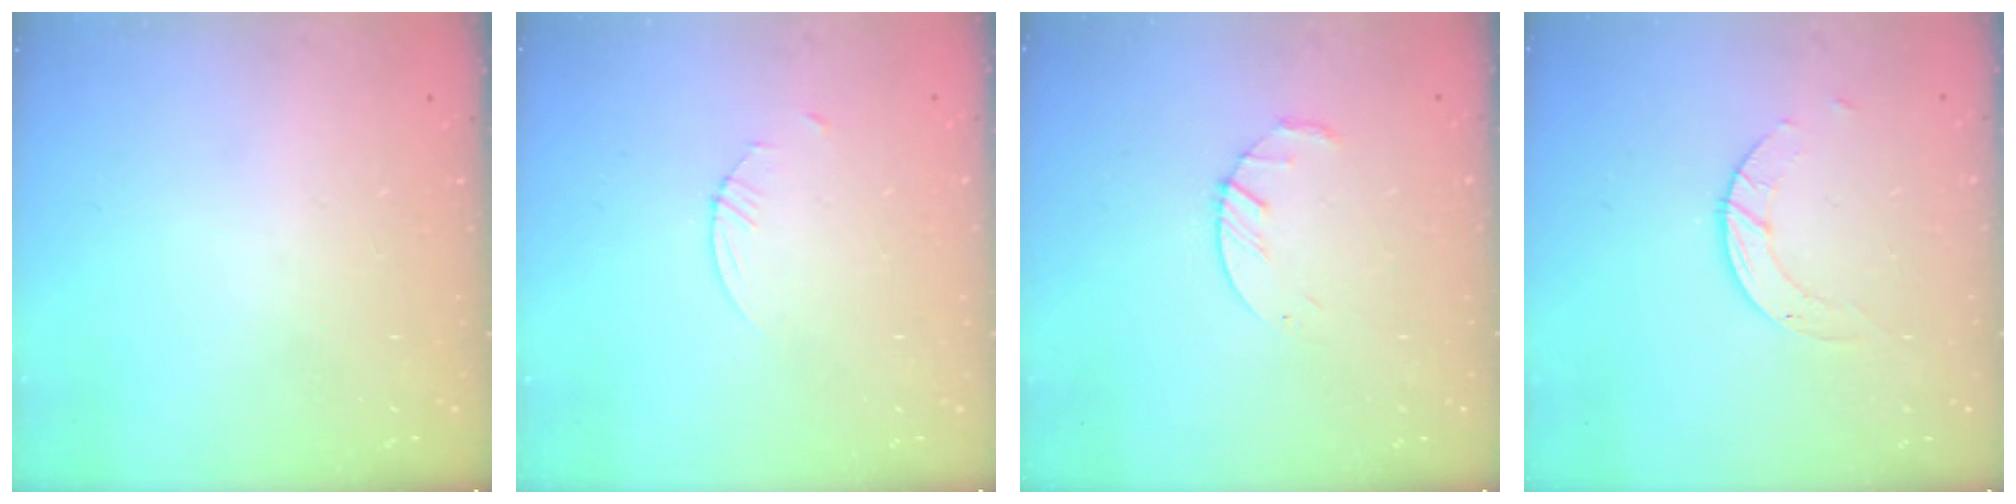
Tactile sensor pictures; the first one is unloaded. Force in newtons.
{"total": 1.6, "press": 1.5, "slide": 0.2}
{"total": 3.6, "press": 3.5, "slide": 0.5}
{"total": 3.9, "press": 3.9, "slide": 0.4}